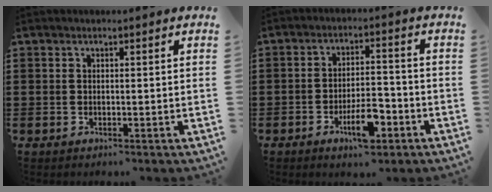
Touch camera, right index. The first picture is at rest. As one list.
[{"total": 6.9, "force": [-3.5, 2.4, 5.4], "torque": [-0.103, 0.003, -0.064]}]